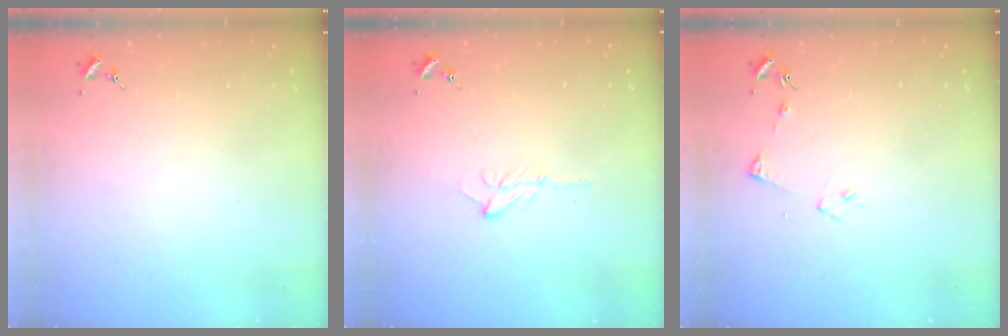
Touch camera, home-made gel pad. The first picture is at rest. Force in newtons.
{"total": 6.5, "press": 6.5, "slide": 0.8}
{"total": 4.5, "press": 4.5, "slide": 0.6}